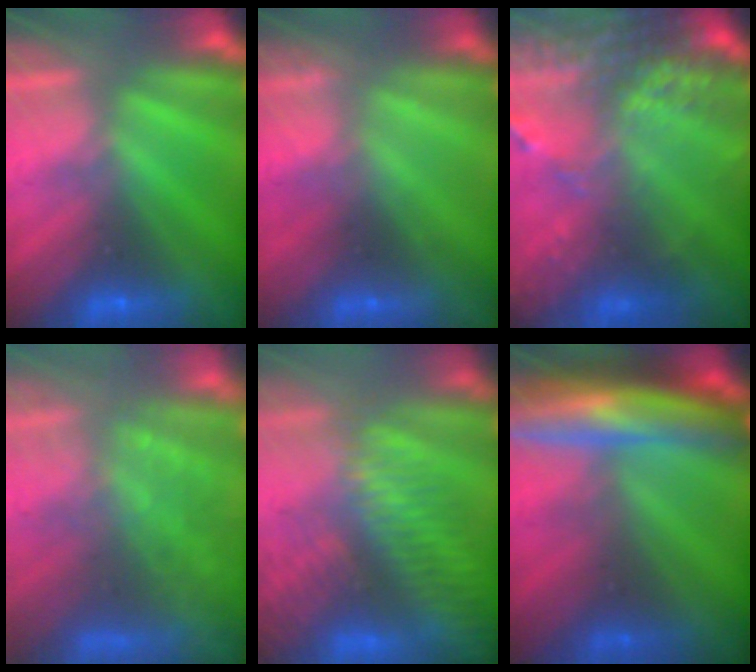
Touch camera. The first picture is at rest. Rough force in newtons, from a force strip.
{"total": 2.1}
{"total": 8.8}
{"total": 7.7}
{"total": 9.8}
{"total": 7.0}